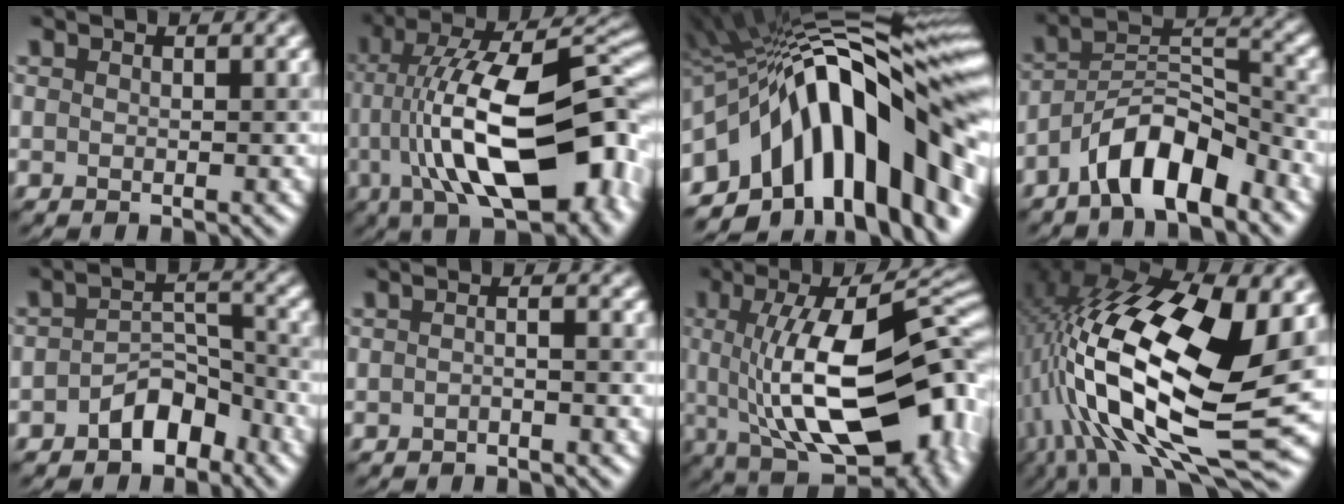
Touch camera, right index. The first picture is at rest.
{"total": 16.0, "force": [-1.9, 6.6, 14.4], "torque": [-0.203, 0.036, -0.033]}
{"total": 18.1, "force": [-3.8, 8.3, 15.6], "torque": [-0.219, 0.047, -0.079]}
{"total": 7.4, "force": [-4.8, 2.7, 4.9], "torque": [-0.075, 0.017, -0.089]}
{"total": 3.9, "force": [-2.4, 2.3, 2.2], "torque": [-0.027, 0.017, -0.041]}
{"total": 1.0, "force": [-0.7, 0.2, 0.8], "torque": [-0.009, 0.002, -0.016]}
{"total": 15.6, "force": [-0.4, 7.0, 13.9], "torque": [-0.179, 0.005, -0.007]}
{"total": 18.7, "force": [0.2, 8.1, 16.8], "torque": [-0.315, 0.007, 0.004]}